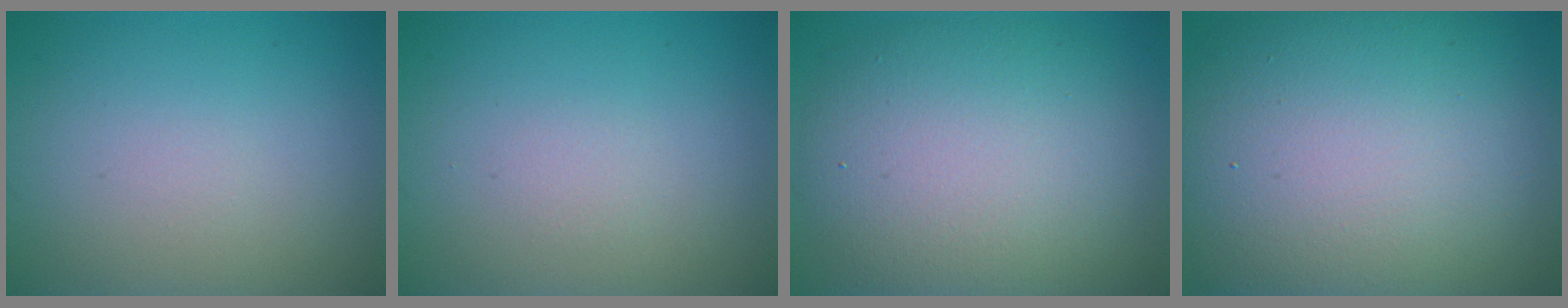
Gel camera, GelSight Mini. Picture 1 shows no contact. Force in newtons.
{"total": 0.5, "press": 0.5, "slide": 0.1}
{"total": 10.5, "press": 10.5, "slide": 0.9}
{"total": 17.2, "press": 17.2, "slide": 0.7}